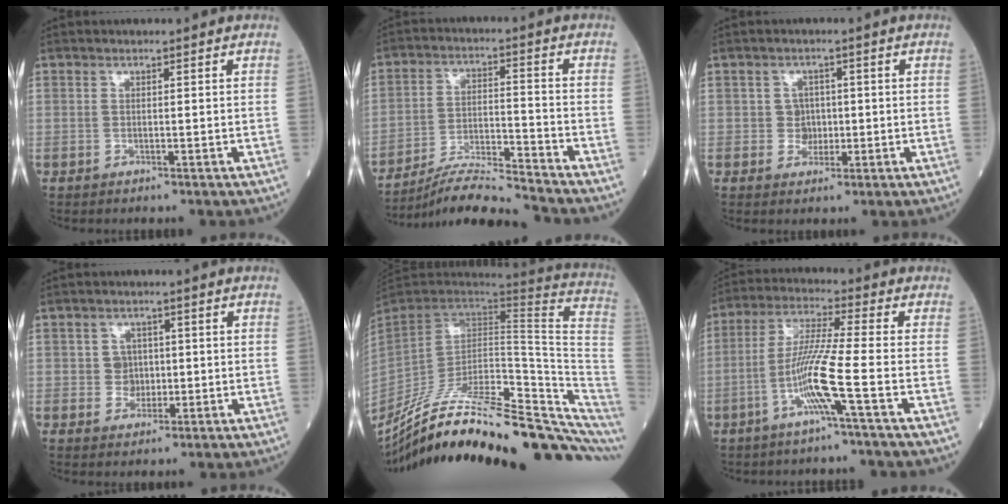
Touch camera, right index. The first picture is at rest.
{"total": 10.0, "force": [-9.5, -1.7, 2.6], "torque": [-0.046, -0.002, -0.171]}
{"total": 2.4, "force": [0.0, 2.4, 0.5], "torque": [-0.003, 0.008, 0.002]}
{"total": 2.7, "force": [0.1, 2.6, 0.7], "torque": [-0.004, 0.007, 0.005]}
{"total": 33.6, "force": [-25.8, 5.4, 20.9], "torque": [-0.249, -0.027, -0.385]}
{"total": 8.7, "force": [-3.2, -1.4, 8.0], "torque": [-0.160, 0.000, -0.066]}